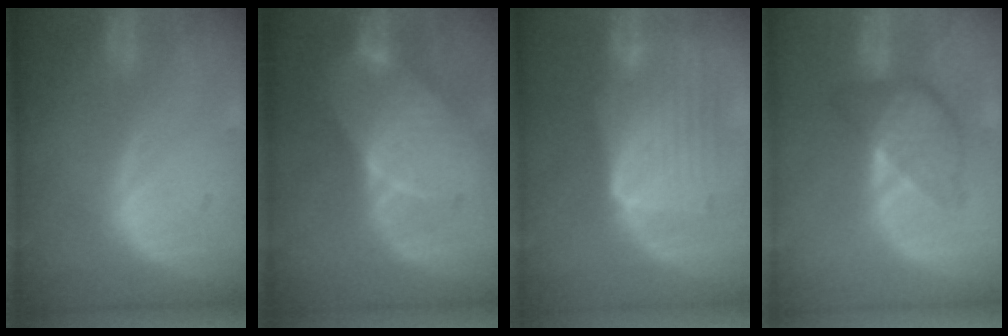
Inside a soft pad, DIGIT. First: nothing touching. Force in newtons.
{"total": 7.2, "press": 7.1, "slide": 1.1}
{"total": 9.3, "press": 8.6, "slide": 3.3}
{"total": 6.0, "press": 6.0, "slide": 0.4}